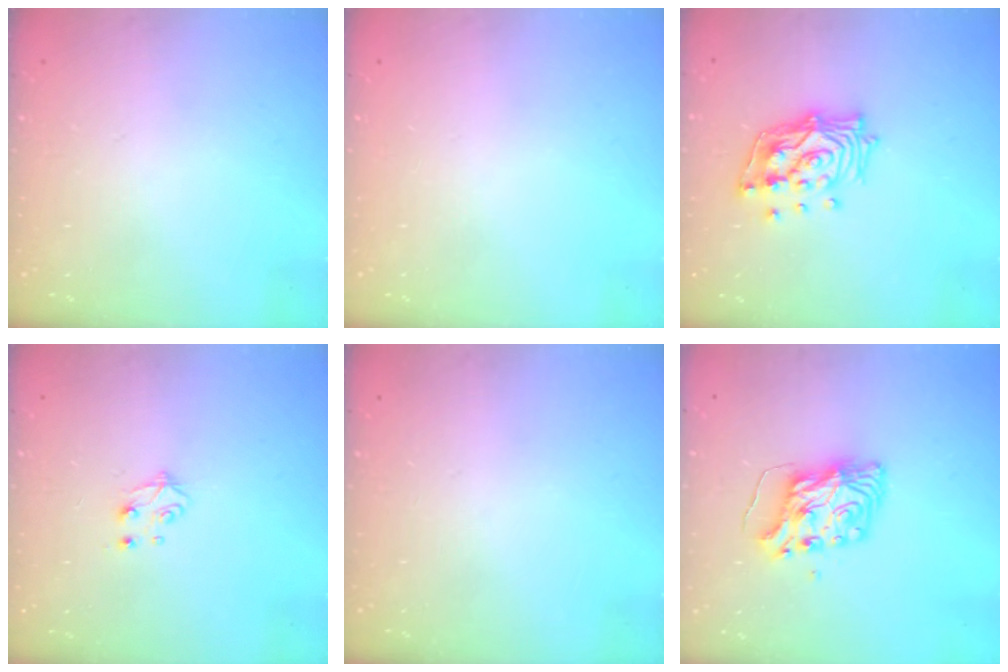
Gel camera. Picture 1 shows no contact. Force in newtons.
{"total": 0.0}
{"total": 14.8, "press": 14.7, "slide": 2.0}
{"total": 5.3, "press": 5.3, "slide": 0.3}
{"total": 0.0}
{"total": 9.2, "press": 9.1, "slide": 1.3}